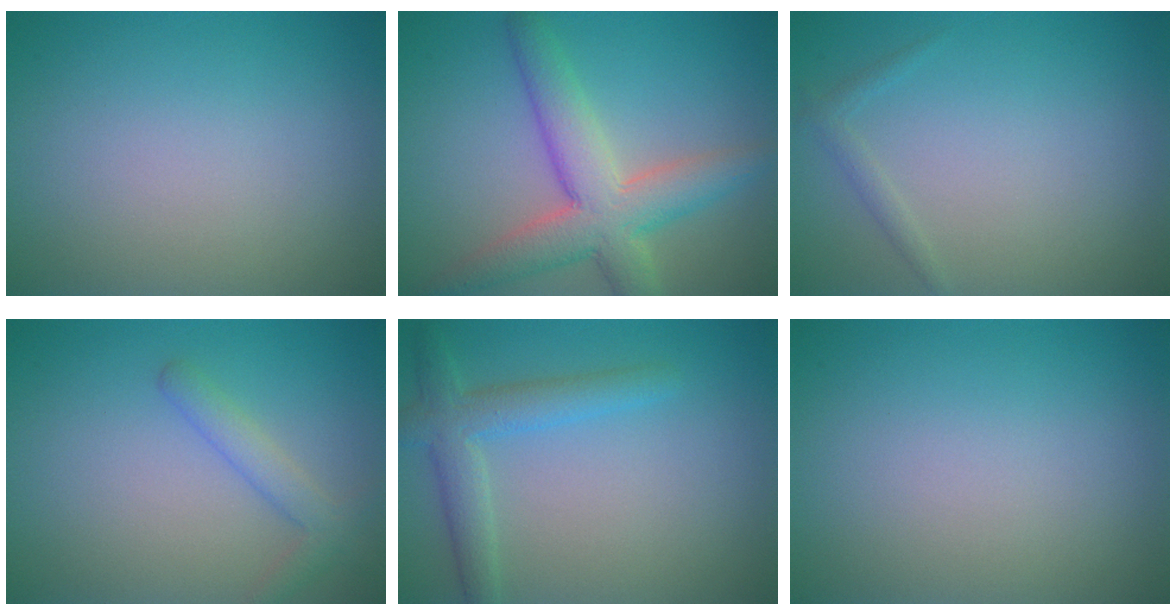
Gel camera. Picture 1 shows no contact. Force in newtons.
{"total": 6.5, "press": 6.5, "slide": 0.4}
{"total": 1.0, "press": 1.0, "slide": 0.0}
{"total": 2.3, "press": 2.3, "slide": 0.1}
{"total": 3.5, "press": 3.5, "slide": 0.2}
{"total": 0.0}